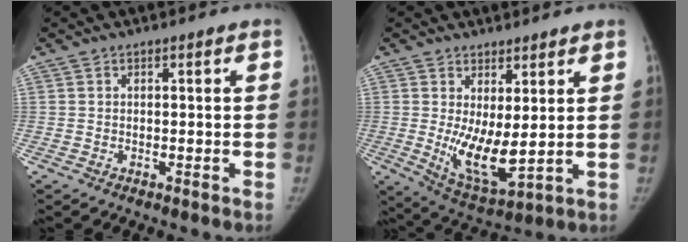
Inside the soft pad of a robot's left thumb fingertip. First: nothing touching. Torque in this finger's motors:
{"motor_torque": [0.23, 0.26, -0.02, -0.04, 0.14]}